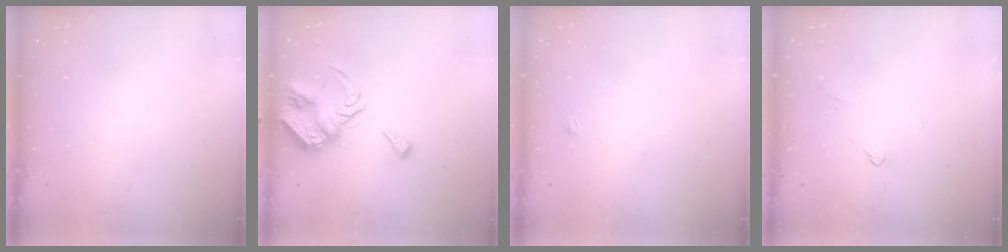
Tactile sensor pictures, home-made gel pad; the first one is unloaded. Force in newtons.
{"total": 8.1, "press": 8.1, "slide": 0.3}
{"total": 1.4, "press": 1.3, "slide": 0.4}
{"total": 2.9, "press": 2.9, "slide": 0.5}